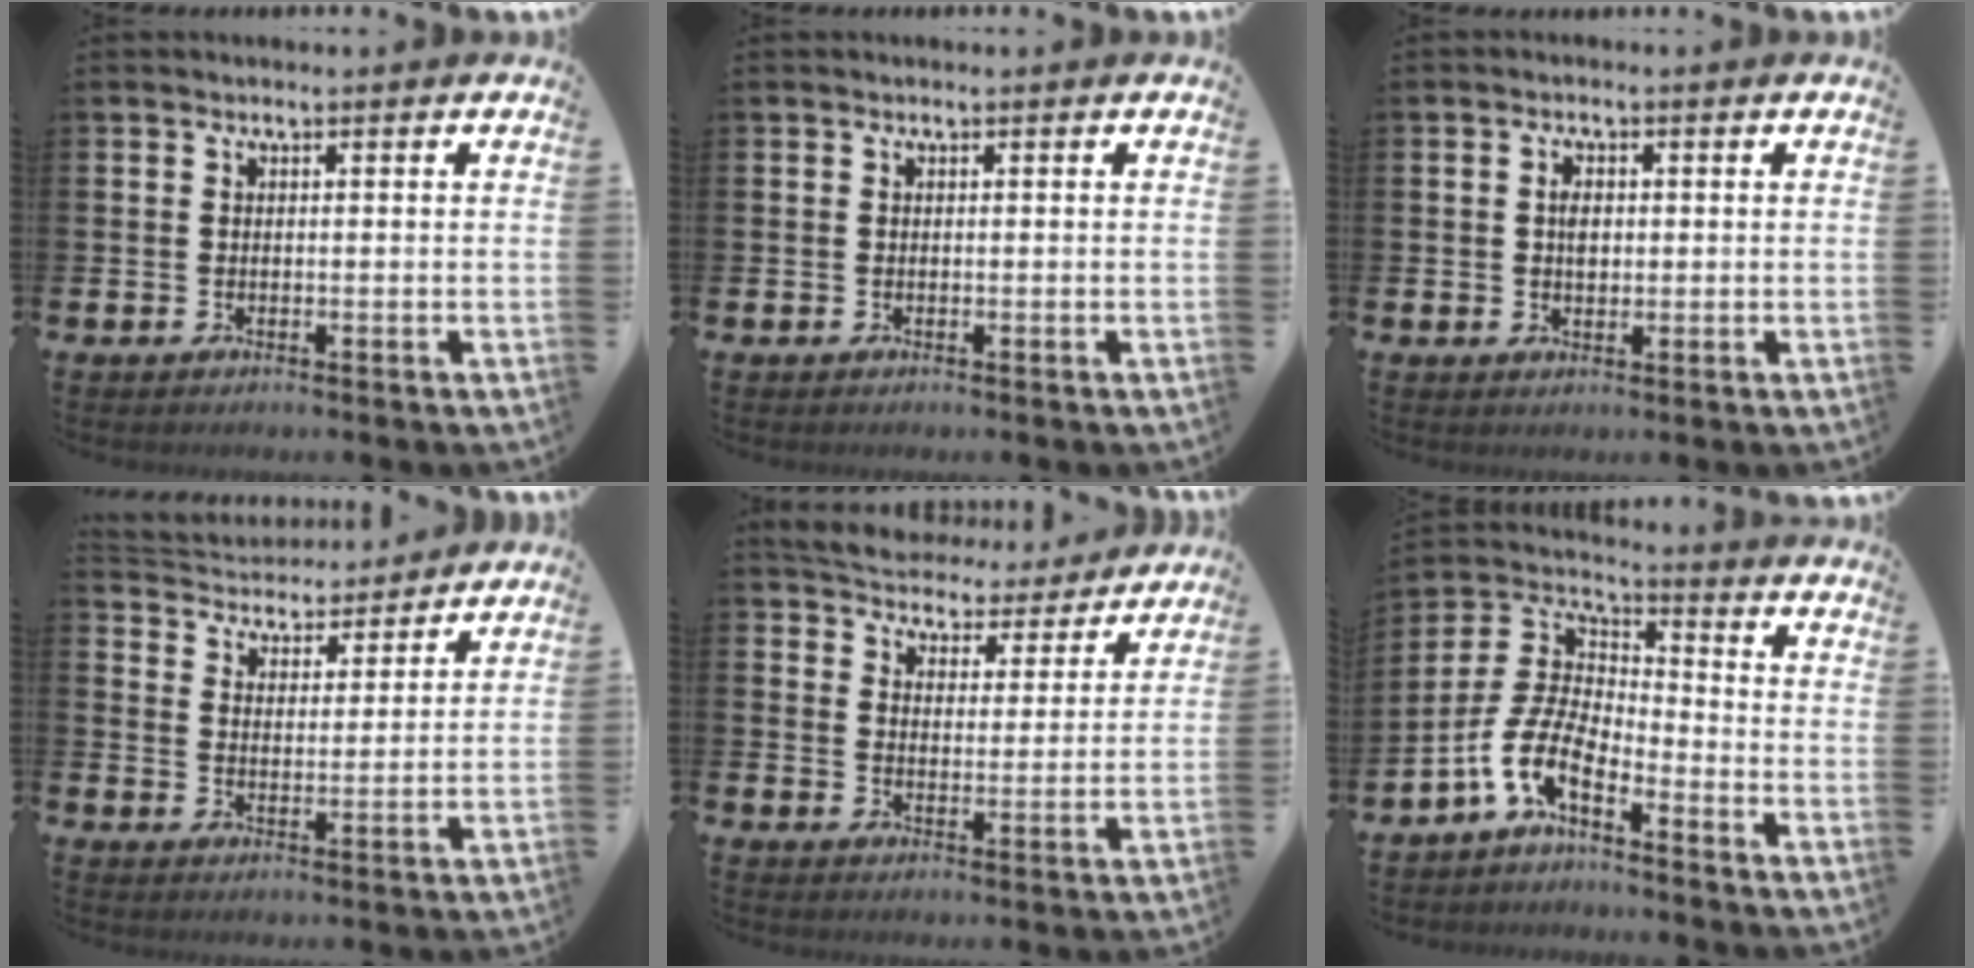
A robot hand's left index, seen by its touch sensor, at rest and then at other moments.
{"total": 0.0}
{"total": 1.3, "force": [0.7, 0.9, 0.7], "torque": [0.002, -0.002, 0.008]}
{"total": 4.5, "force": [4.3, 1.1, -0.4], "torque": [-0.022, -0.037, 0.073]}
{"total": 5.7, "force": [5.5, 1.3, 0.2], "torque": [-0.033, -0.047, 0.095]}
{"total": 8.3, "force": [-5.4, 2.8, 5.6], "torque": [-0.154, -0.015, -0.117]}